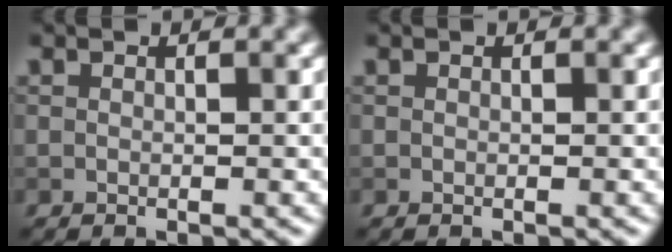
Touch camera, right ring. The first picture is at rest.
{"total": 0.0}